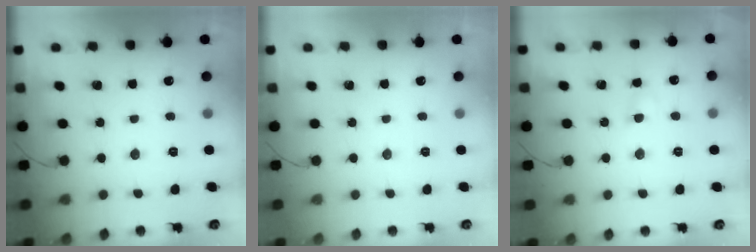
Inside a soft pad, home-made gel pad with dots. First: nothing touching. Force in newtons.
{"total": 0.0}
{"total": 2.4, "press": 2.3, "slide": 0.9}